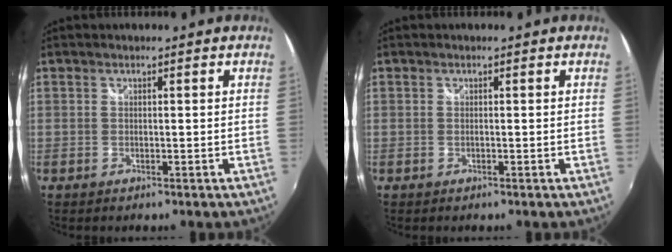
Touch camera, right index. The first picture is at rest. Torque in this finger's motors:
{"motor_torque": [0.05, -0.02, 0.08, 0.00]}